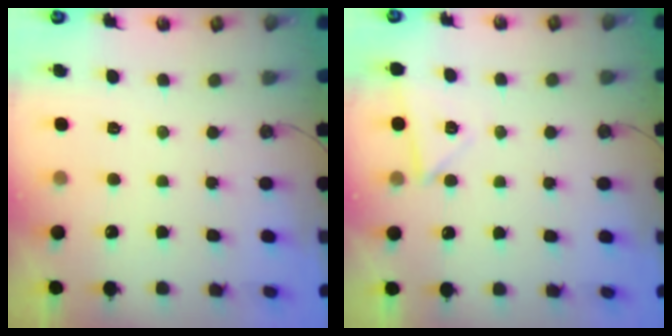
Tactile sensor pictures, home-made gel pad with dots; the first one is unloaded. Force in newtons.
{"total": 5.5, "press": 4.8, "slide": 2.5}